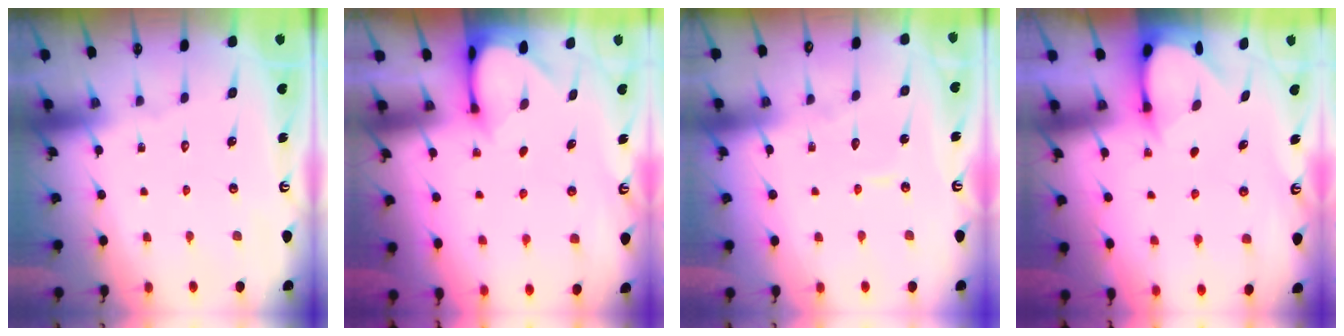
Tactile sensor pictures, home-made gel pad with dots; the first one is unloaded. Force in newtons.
{"total": 2.9, "press": 2.9, "slide": 0.3}
{"total": 4.9, "press": 4.8, "slide": 0.3}
{"total": 3.8, "press": 3.8, "slide": 0.3}